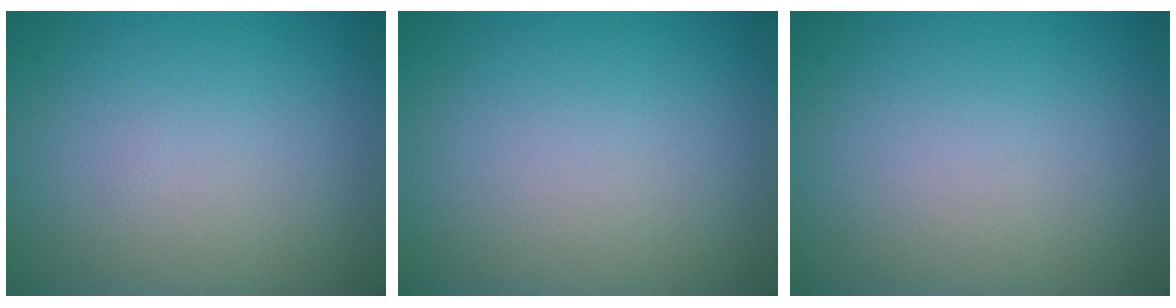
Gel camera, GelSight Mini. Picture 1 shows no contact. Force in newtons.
{"total": 0.0}
{"total": 0.0}